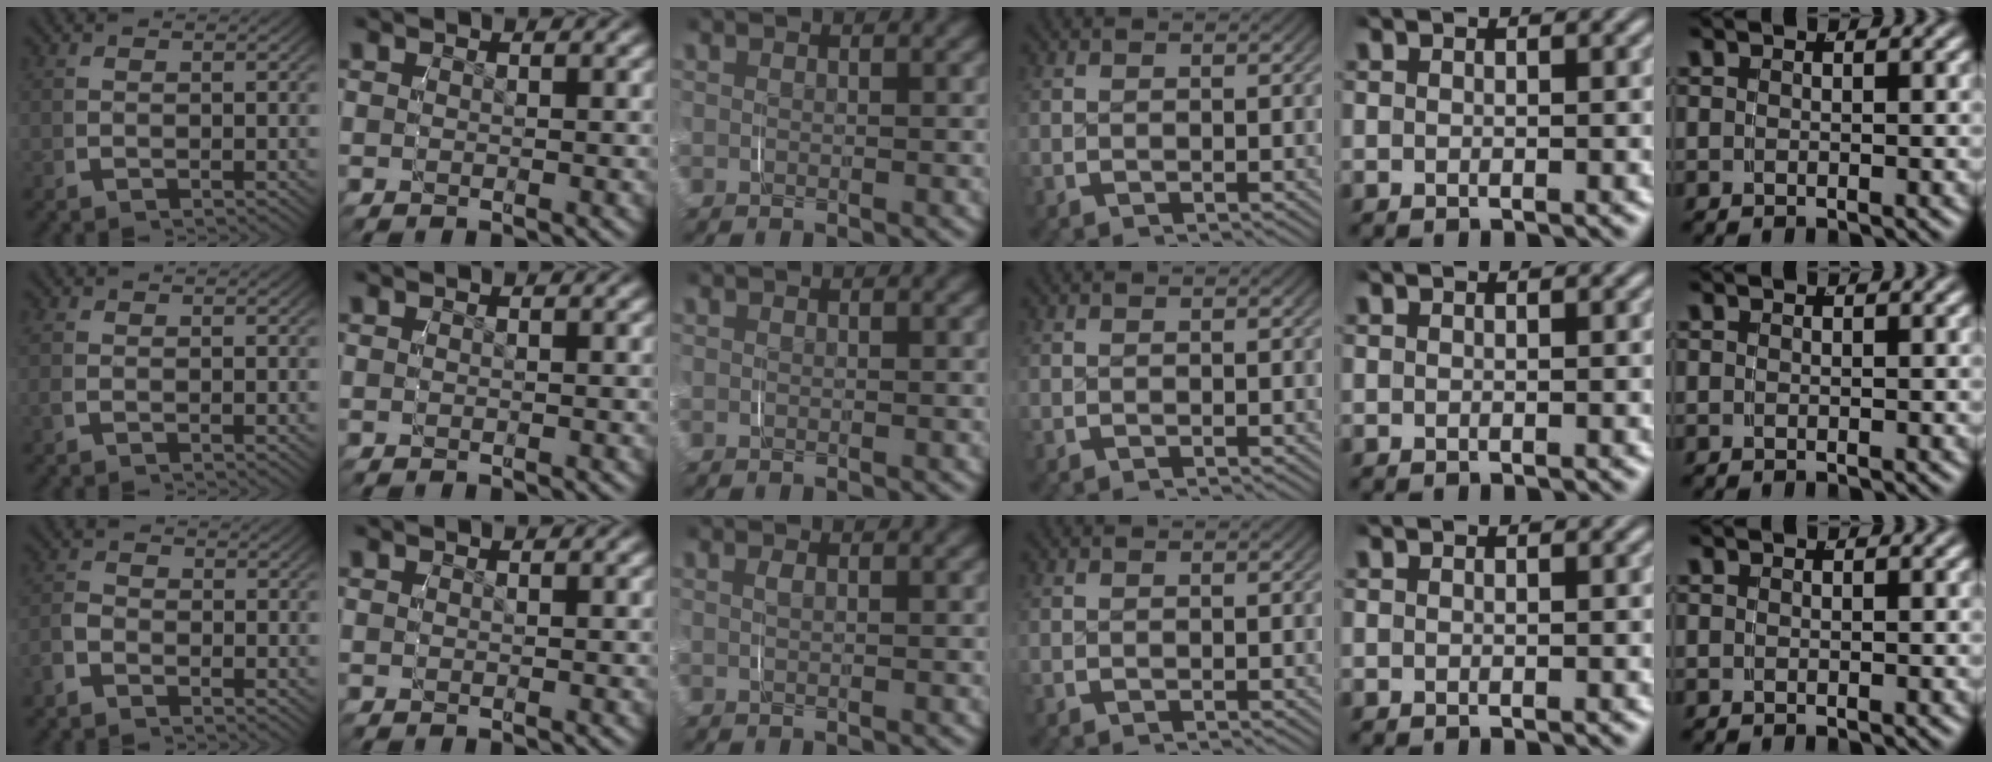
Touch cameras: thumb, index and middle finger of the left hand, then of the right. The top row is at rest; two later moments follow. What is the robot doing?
{"motion": "grasp_and_lifting", "object": "paper"}